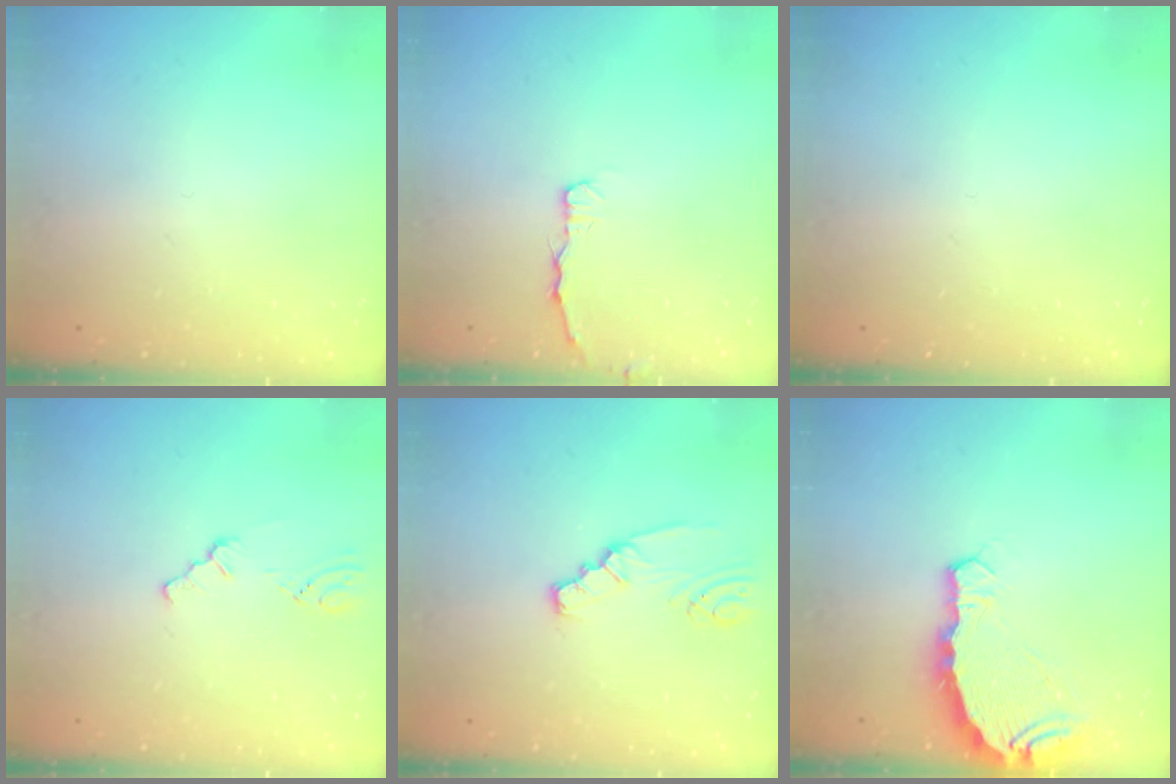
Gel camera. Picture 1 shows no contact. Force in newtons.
{"total": 2.9, "press": 2.9, "slide": 0.4}
{"total": 0.0}
{"total": 1.3, "press": 1.3, "slide": 0.2}
{"total": 2.0, "press": 2.0, "slide": 0.4}
{"total": 9.0, "press": 8.0, "slide": 4.0}